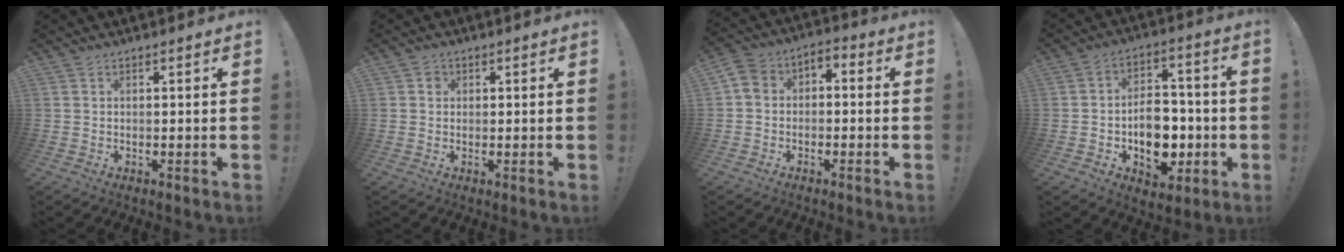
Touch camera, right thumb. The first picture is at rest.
{"total": 1.6, "force": [0.3, 1.4, 0.7], "torque": [-0.006, 0.001, 0.004]}
{"total": 5.9, "force": [-3.9, 4.0, 1.8], "torque": [-0.028, 0.030, -0.072]}
{"total": 13.9, "force": [-3.7, 10.0, 8.9], "torque": [-0.125, 0.026, -0.056]}